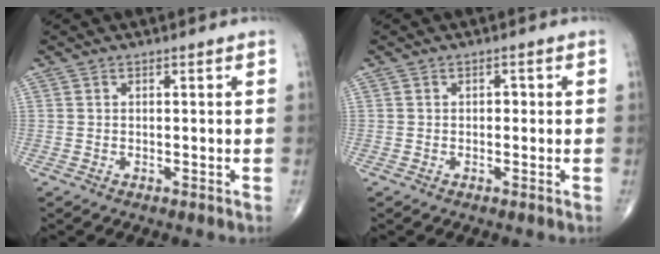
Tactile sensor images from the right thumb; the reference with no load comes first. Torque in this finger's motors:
{"motor_torque": [0.16, 0.09, 0.32, 0.16, -0.02]}